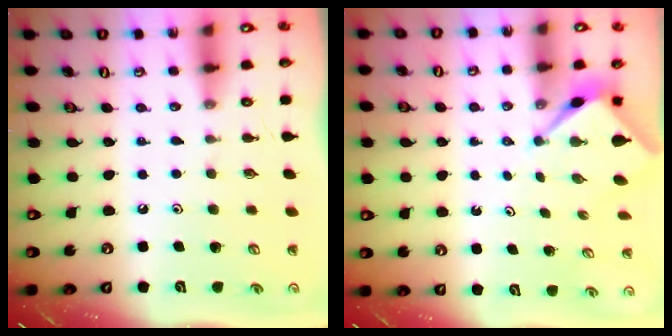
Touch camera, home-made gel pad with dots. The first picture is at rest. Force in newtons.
{"total": 2.7, "press": 2.7, "slide": 0.0}